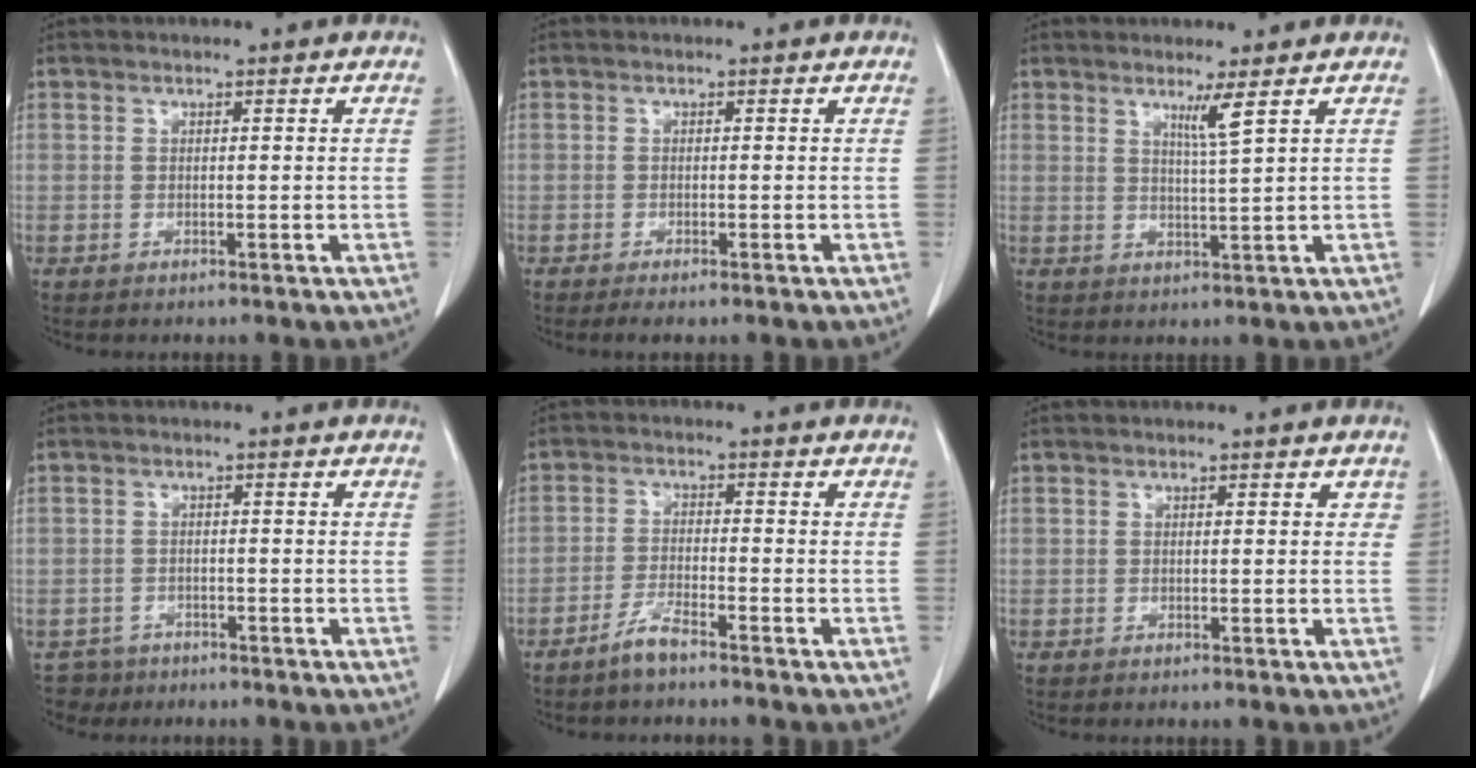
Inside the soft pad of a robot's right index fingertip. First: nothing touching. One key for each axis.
{"total": 1.7, "fx": -1.2, "fy": 0.2, "fz": 1.1, "tx": -0.015, "ty": -0.004, "tz": -0.018}
{"total": 3.0, "fx": 1.7, "fy": -1.1, "fz": 2.2, "tx": -0.042, "ty": -0.016, "tz": 0.035}
{"total": 3.2, "fx": -2.2, "fy": 2.1, "fz": -0.8, "tx": 0.011, "ty": 0.006, "tz": -0.041}
{"total": 3.5, "fx": -2.9, "fy": 0.1, "fz": 2.0, "tx": -0.044, "ty": -0.004, "tz": -0.061}
{"total": 0.9, "fx": 0.5, "fy": 0.7, "fz": 0.4, "tx": 0.004, "ty": 0.004, "tz": 0.000}